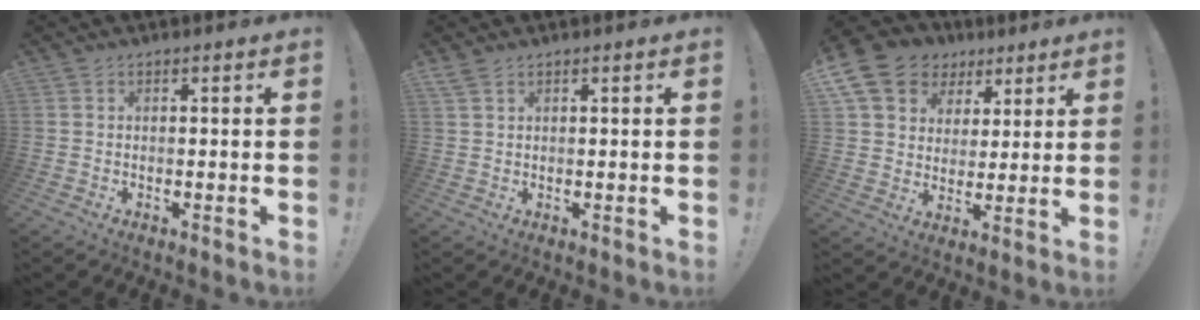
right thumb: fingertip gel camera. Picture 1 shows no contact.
{"total": 2.2, "force": [1.7, 0.6, 1.4], "torque": [-0.032, -0.002, 0.033]}
{"total": 14.7, "force": [7.9, 10.9, 5.9], "torque": [-0.099, -0.047, 0.159]}